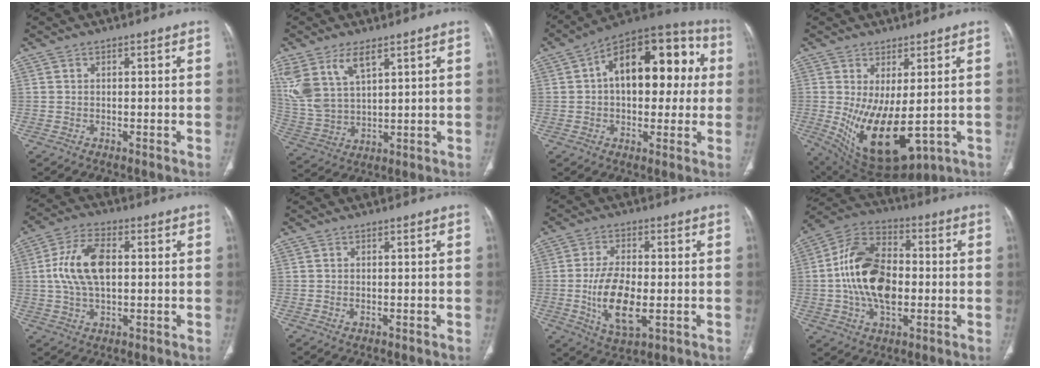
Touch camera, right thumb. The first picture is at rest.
{"total": 11.1, "force": [6.0, 5.3, 7.7], "torque": [-0.167, -0.015, 0.134]}
{"total": 21.5, "force": [3.5, 12.1, 17.4], "torque": [-0.209, 0.042, 0.040]}
{"total": 14.7, "force": [-1.8, 6.6, 13.0], "torque": [-0.221, -0.024, 0.003]}
{"total": 11.5, "force": [1.1, 6.3, 9.5], "torque": [-0.188, 0.013, 0.020]}
{"total": 0.6, "force": [-0.1, 0.4, 0.5], "torque": [-0.012, 0.005, 0.001]}
{"total": 11.4, "force": [-1.9, 5.2, 10.0], "torque": [-0.188, -0.005, -0.028]}
{"total": 17.4, "force": [-0.9, 10.9, 13.5], "torque": [-0.233, 0.025, -0.020]}